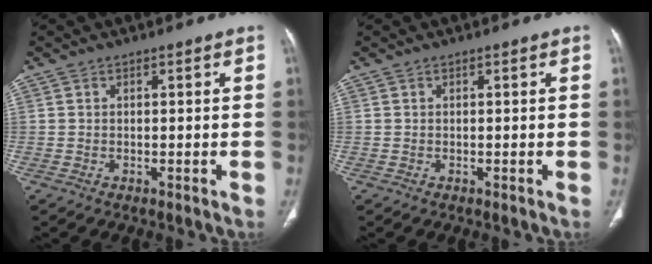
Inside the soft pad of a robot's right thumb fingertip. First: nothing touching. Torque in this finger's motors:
{"motor_torque": [0.22, -0.05, 0.16, -0.16, 0.02]}